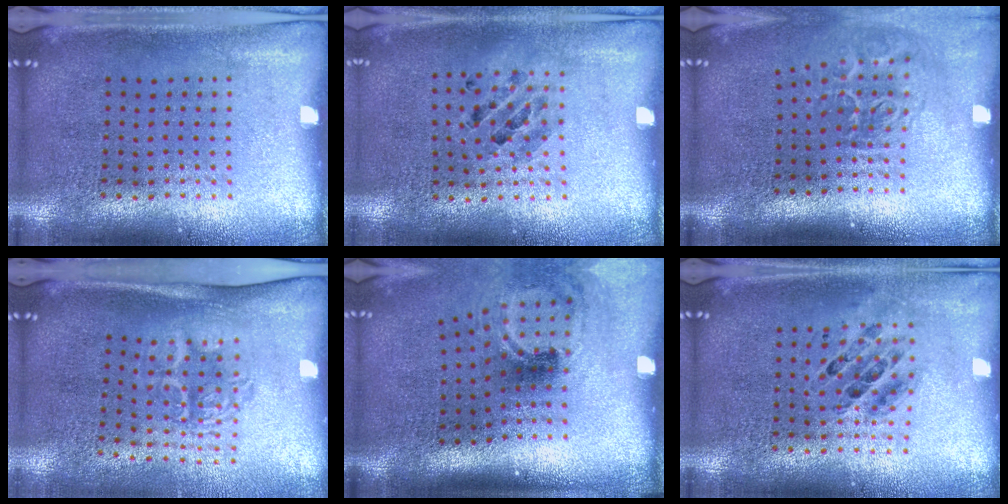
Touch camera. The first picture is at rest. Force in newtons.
{"total": 0.9, "press": 0.9, "slide": 0.1}
{"total": 2.0, "press": 1.3, "slide": 1.5}
{"total": 1.7, "press": 1.3, "slide": 1.1}
{"total": 1.8, "press": 1.2, "slide": 1.4}
{"total": 0.6, "press": 0.6, "slide": 0.1}